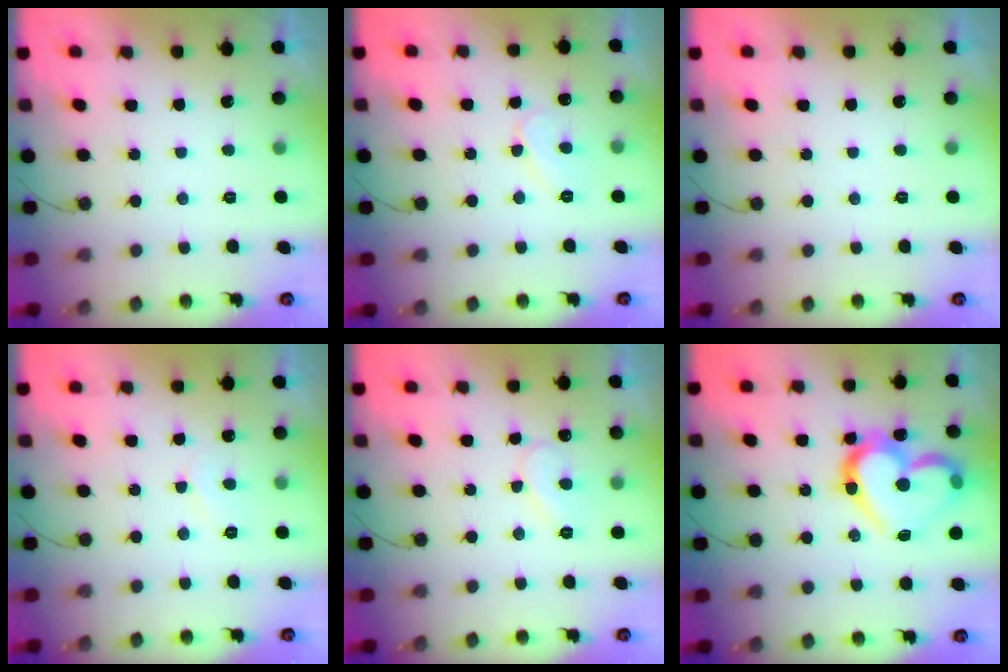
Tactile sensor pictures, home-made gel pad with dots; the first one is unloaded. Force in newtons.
{"total": 5.9, "press": 5.9, "slide": 0.7}
{"total": 0.0}
{"total": 4.0, "press": 4.0, "slide": 0.4}
{"total": 8.0, "press": 7.9, "slide": 0.5}
{"total": 19.4, "press": 19.4, "slide": 1.4}